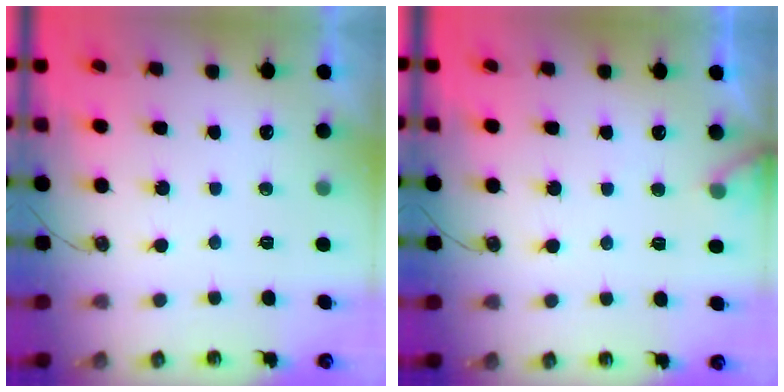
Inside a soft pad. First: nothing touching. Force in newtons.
{"total": 7.3, "press": 7.3, "slide": 0.4}